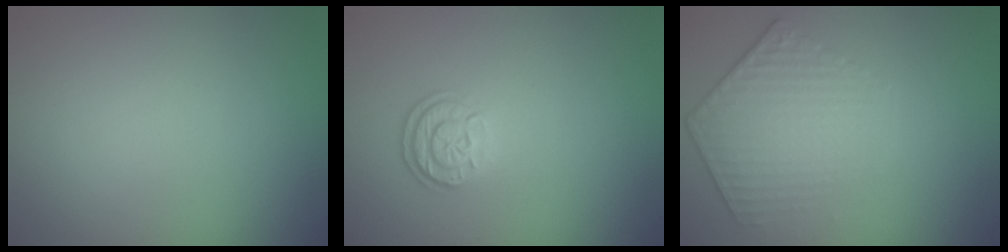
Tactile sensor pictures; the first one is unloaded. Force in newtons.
{"total": 2.3, "press": 2.0, "slide": 1.3}
{"total": 4.4, "press": 3.2, "slide": 3.1}